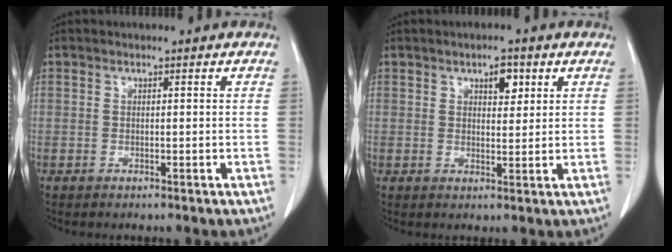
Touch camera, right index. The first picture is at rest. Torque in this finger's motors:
{"motor_torque": [0.07, 0.09, 0.01, 0.01]}